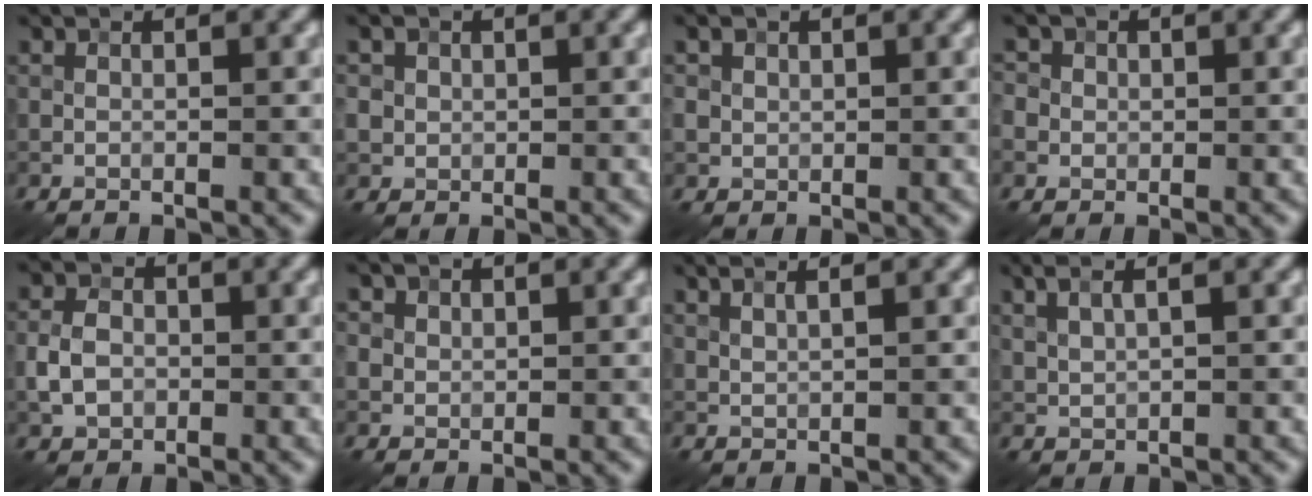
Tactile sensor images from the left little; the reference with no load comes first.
{"total": 2.5, "force": [0.7, 2.3, 0.8], "torque": [-0.011, 0.005, 0.015]}
{"total": 1.8, "force": [0.5, 1.6, 0.6], "torque": [-0.012, -0.003, 0.011]}
{"total": 3.5, "force": [0.5, 3.2, 1.2], "torque": [-0.006, 0.022, -0.013]}
{"total": 3.1, "force": [-0.6, 2.4, 1.8], "torque": [-0.034, 0.002, -0.014]}
{"total": 2.7, "force": [1.3, 2.2, 1.0], "torque": [-0.022, 0.005, 0.026]}
{"total": 3.3, "force": [2.3, 1.3, 2.1], "torque": [-0.024, 0.029, 0.012]}
{"total": 3.1, "force": [2.0, 1.2, 2.1], "torque": [-0.042, 0.015, 0.026]}